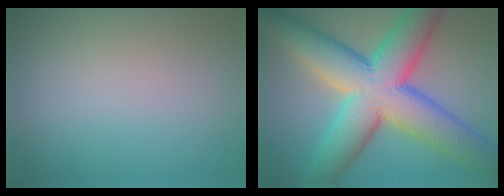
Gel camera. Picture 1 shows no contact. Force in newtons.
{"total": 12.5, "press": 12.5, "slide": 0.4}